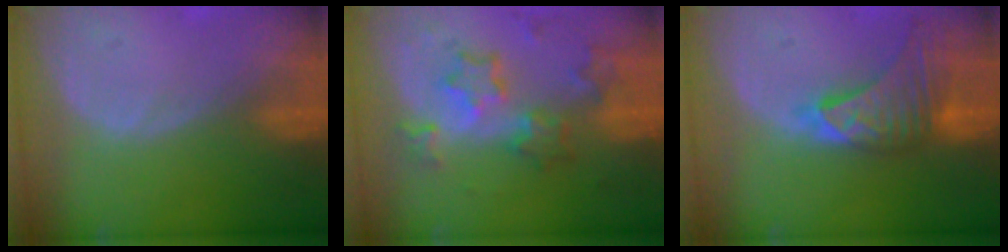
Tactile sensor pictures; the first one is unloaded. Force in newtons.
{"total": 8.5, "press": 7.4, "slide": 4.1}
{"total": 9.1, "press": 8.2, "slide": 3.8}